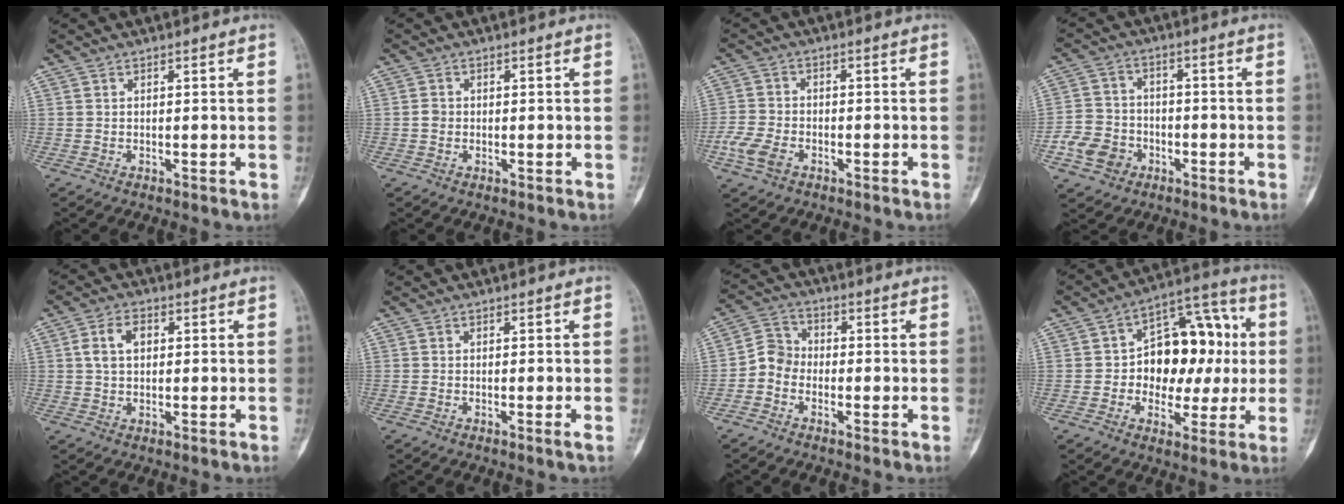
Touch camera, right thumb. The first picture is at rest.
{"total": 1.4, "force": [-0.2, 1.2, 0.6], "torque": [-0.006, 0.004, -0.006]}
{"total": 5.8, "force": [-2.8, 3.8, 3.4], "torque": [-0.076, 0.013, -0.057]}
{"total": 8.4, "force": [-3.6, 6.9, 3.0], "torque": [-0.037, 0.027, -0.067]}
{"total": 5.2, "force": [1.0, 3.3, 3.8], "torque": [-0.069, 0.011, 0.016]}
{"total": 0.6, "force": [-0.3, -0.1, 0.6], "torque": [-0.012, -0.001, -0.008]}
{"total": 5.2, "force": [-1.8, 4.3, 2.1], "torque": [-0.020, 0.020, -0.051]}
{"total": 17.5, "force": [0.8, 11.5, 13.1], "torque": [-0.127, 0.039, 0.010]}